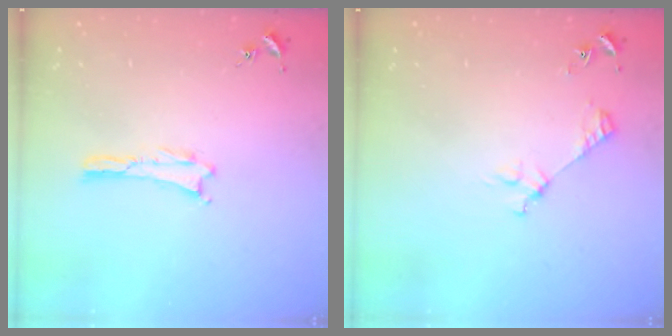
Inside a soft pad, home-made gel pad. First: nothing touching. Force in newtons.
{"total": 3.3, "press": 3.3, "slide": 0.3}